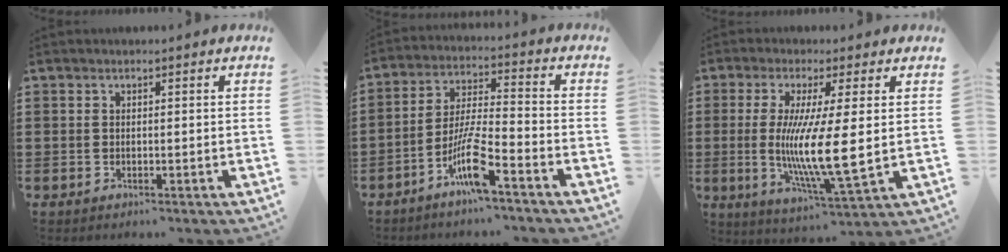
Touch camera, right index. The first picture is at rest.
{"total": 8.7, "force": [-5.8, 0.7, 6.4], "torque": [-0.144, -0.012, -0.114]}
{"total": 10.5, "force": [0.4, 0.9, 10.4], "torque": [-0.213, -0.017, 0.004]}